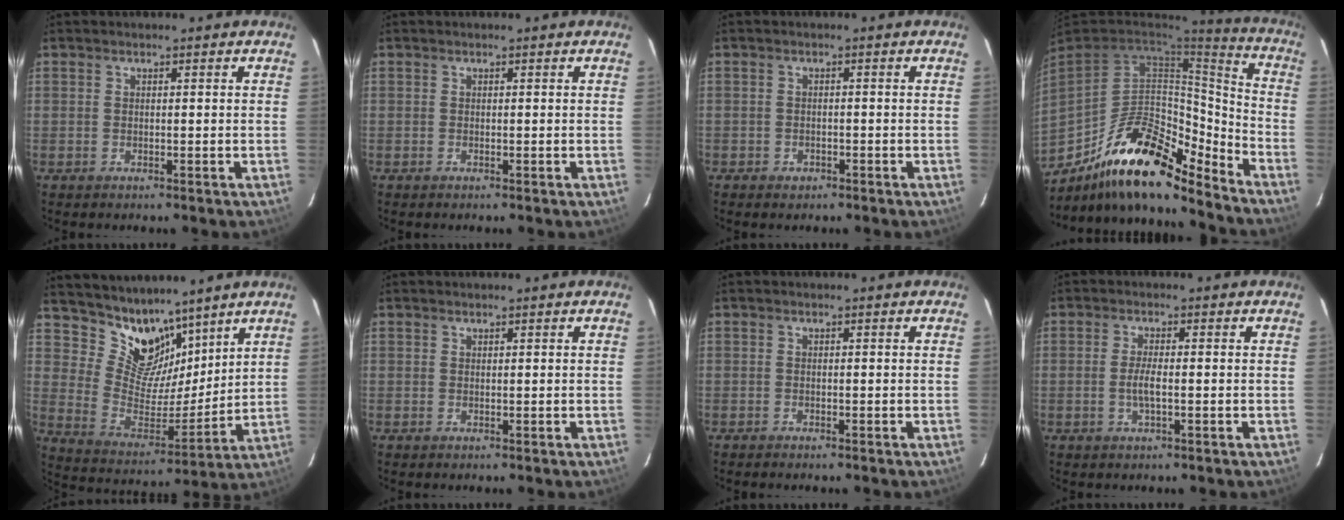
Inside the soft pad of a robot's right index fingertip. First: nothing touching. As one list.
[{"total": 0.0}, {"total": 1.9, "force": [-1.1, 1.5, 0.2], "torque": [-0.008, 0.003, -0.016]}, {"total": 21.3, "force": [-15.9, 6.7, 12.5], "torque": [-0.223, 0.005, -0.271]}, {"total": 12.8, "force": [10.2, 6.8, 3.8], "torque": [-0.075, -0.006, 0.198]}, {"total": 0.0}, {"total": 0.6, "force": [-0.6, 0.2, 0.1], "torque": [-0.005, -0.002, -0.011]}, {"total": 2.7, "force": [-0.7, 0.4, 2.6], "torque": [-0.051, -0.004, -0.012]}]